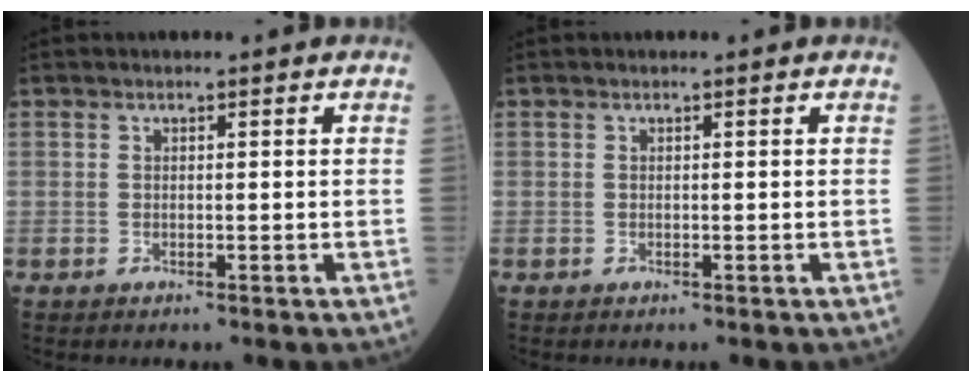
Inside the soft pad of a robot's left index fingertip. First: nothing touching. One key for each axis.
{"total": 0.0}